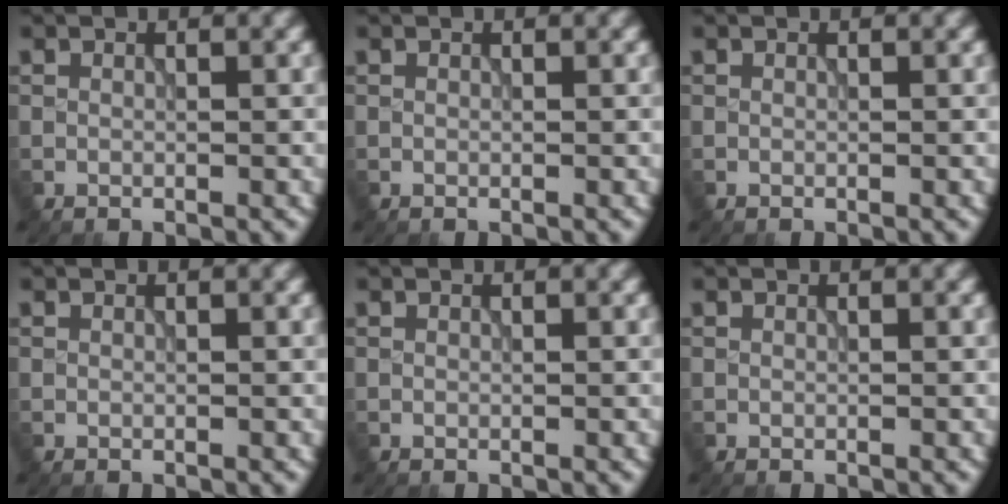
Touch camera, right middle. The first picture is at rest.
{"total": 0.0}
{"total": 0.0}
{"total": 0.0}
{"total": 0.0}
{"total": 0.0}